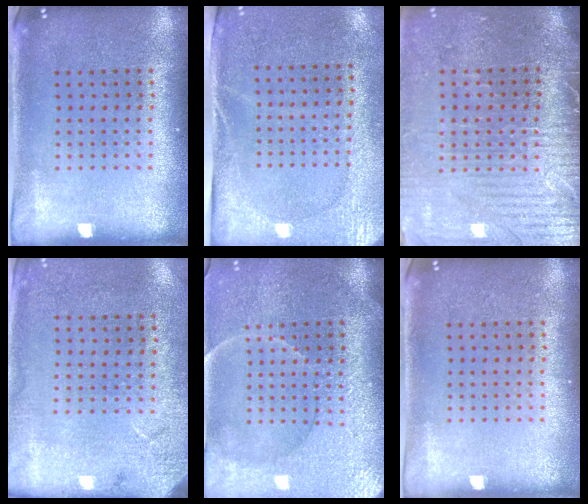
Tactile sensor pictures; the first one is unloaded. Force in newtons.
{"total": 2.8, "press": 2.3, "slide": 1.6}
{"total": 3.6, "press": 3.4, "slide": 1.4}
{"total": 2.7, "press": 2.2, "slide": 1.6}
{"total": 3.7, "press": 3.5, "slide": 1.2}
{"total": 0.0}